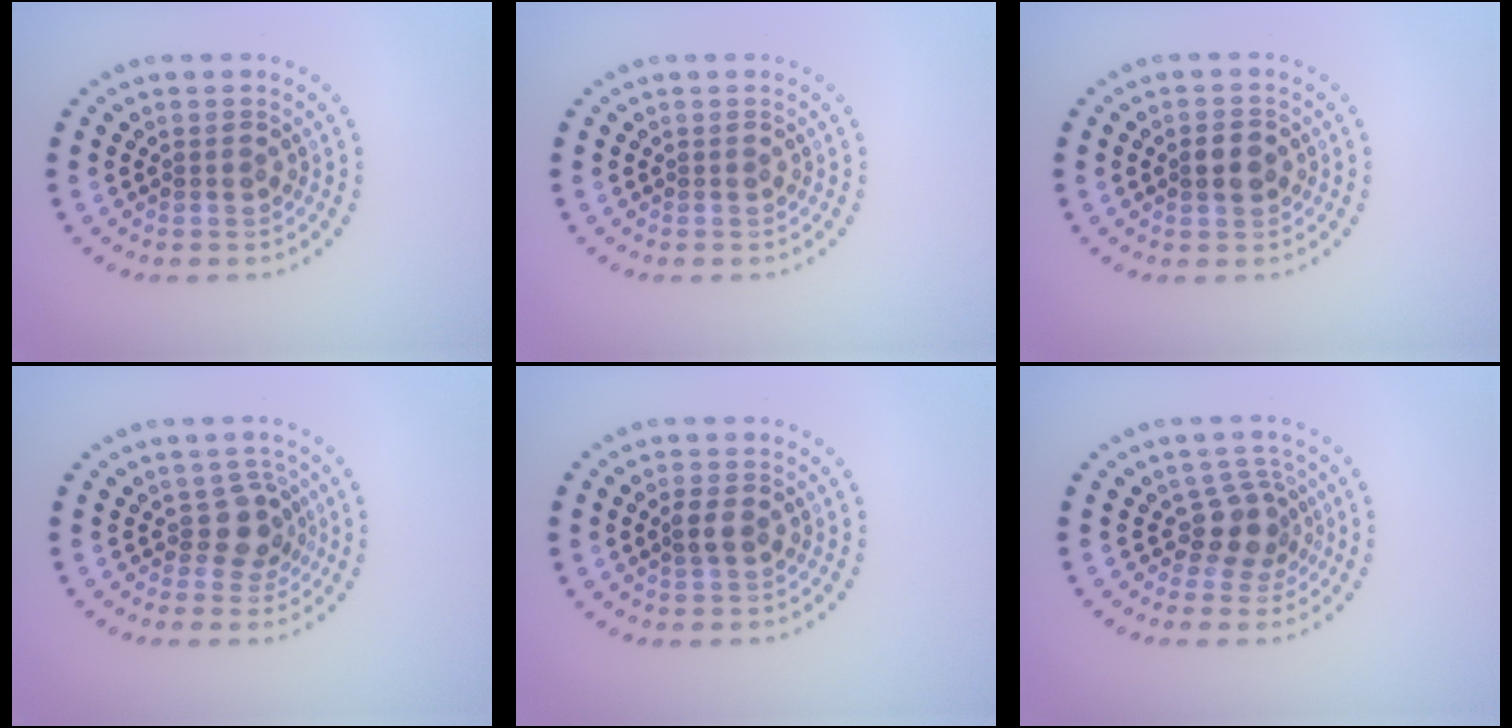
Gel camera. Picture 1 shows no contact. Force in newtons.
{"total": 0.0}
{"total": 2.7, "press": 2.7, "slide": 0.0}
{"total": 2.4, "press": 2.0, "slide": 1.4}
{"total": 1.7, "press": 1.6, "slide": 0.2}
{"total": 3.0, "press": 2.2, "slide": 2.0}